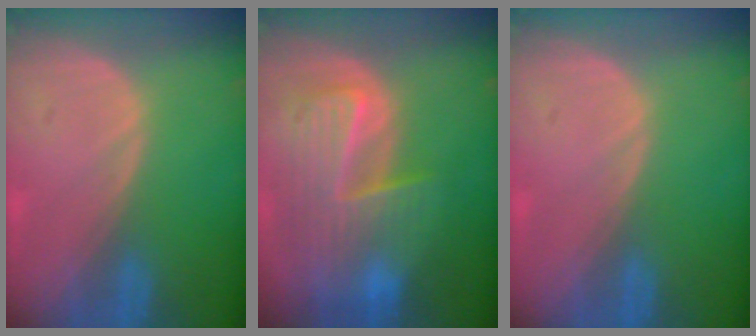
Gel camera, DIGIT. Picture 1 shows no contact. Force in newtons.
{"total": 10.3, "press": 8.9, "slide": 5.1}
{"total": 0.0}